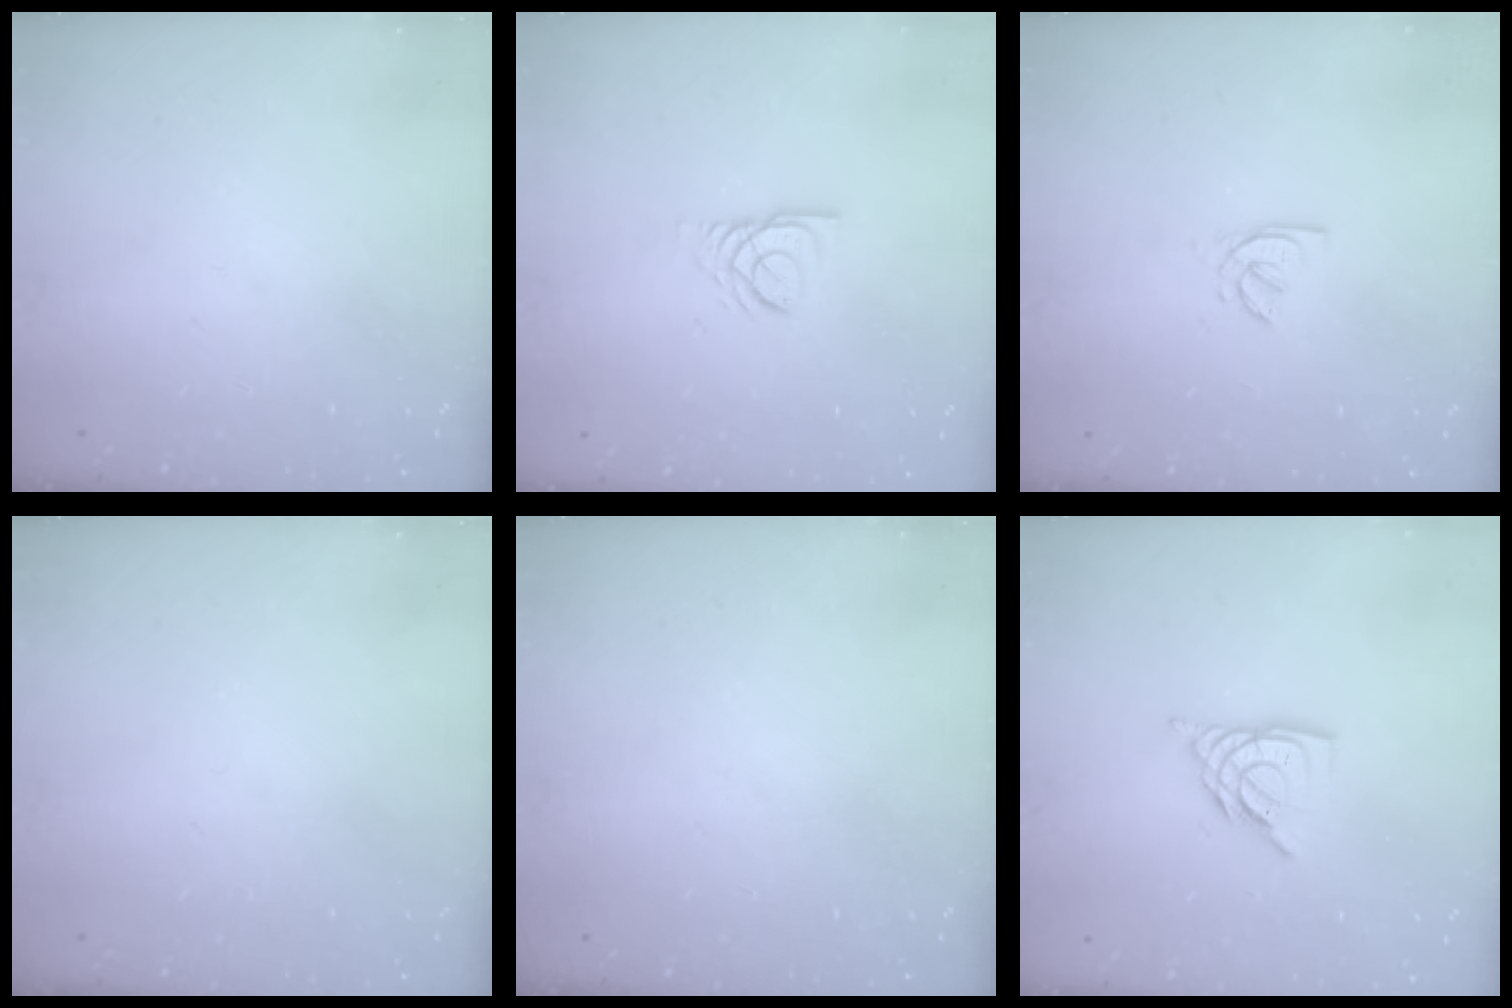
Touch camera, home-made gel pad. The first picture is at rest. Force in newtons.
{"total": 3.1, "press": 3.0, "slide": 0.2}
{"total": 1.4, "press": 1.3, "slide": 0.4}
{"total": 0.0}
{"total": 0.0}
{"total": 9.0, "press": 8.9, "slide": 1.2}